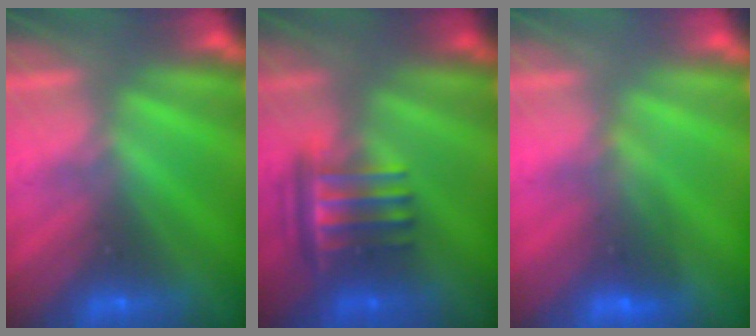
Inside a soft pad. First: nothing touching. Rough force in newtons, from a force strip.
{"total": 3.7}
{"total": 1.6}